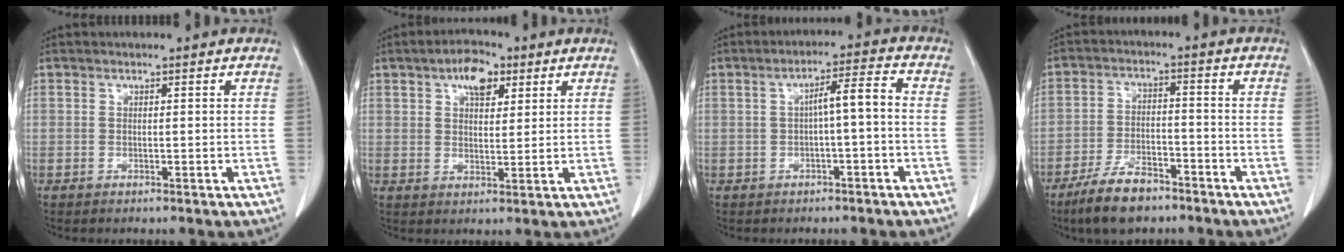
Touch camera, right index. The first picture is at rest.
{"total": 6.7, "force": [3.4, 3.5, 4.7], "torque": [-0.082, 0.012, 0.058]}
{"total": 5.3, "force": [-0.5, 0.9, 5.2], "torque": [-0.086, 0.024, -0.005]}
{"total": 9.2, "force": [-6.8, 3.4, 5.1], "torque": [-0.102, -0.008, -0.124]}